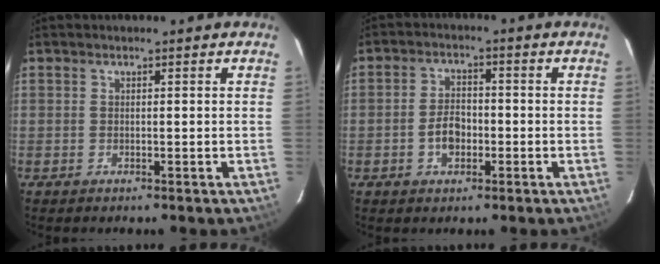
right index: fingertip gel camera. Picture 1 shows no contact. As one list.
[{"total": 5.0, "force": [-1.6, 3.3, 3.4], "torque": [-0.068, 0.009, -0.024]}]